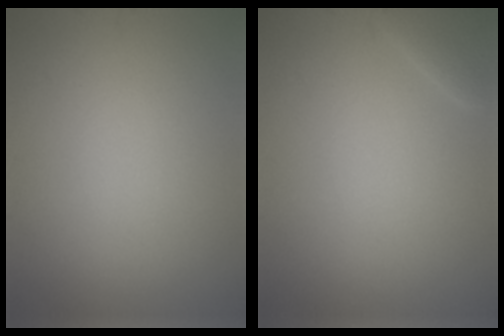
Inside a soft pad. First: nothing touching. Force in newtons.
{"total": 1.7, "press": 1.7, "slide": 0.1}